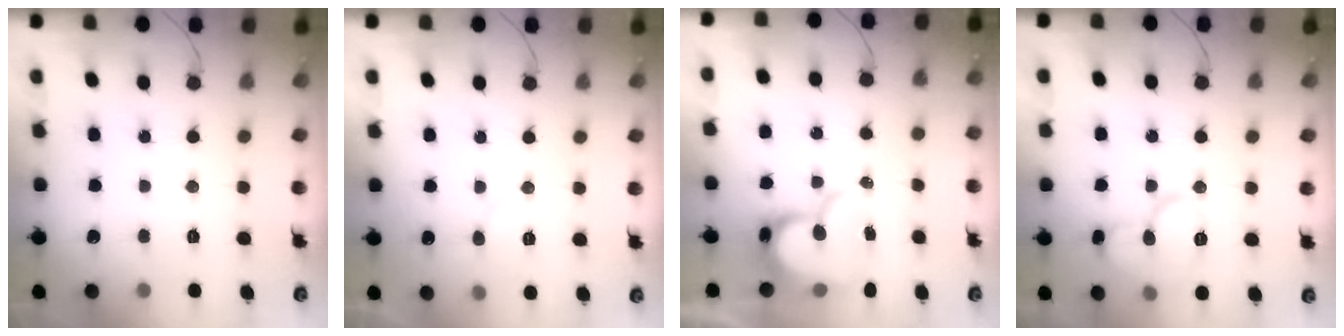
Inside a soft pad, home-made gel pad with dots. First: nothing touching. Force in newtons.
{"total": 6.2, "press": 6.2, "slide": 0.4}
{"total": 11.4, "press": 11.3, "slide": 1.4}
{"total": 11.4, "press": 11.3, "slide": 1.2}